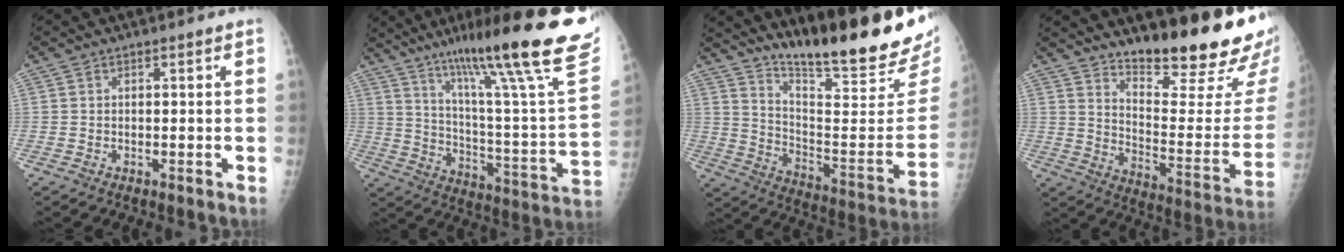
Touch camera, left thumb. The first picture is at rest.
{"total": 31.1, "force": [20.5, 3.3, 23.1], "torque": [-0.321, -0.074, 0.309]}
{"total": 25.0, "force": [20.7, 2.8, 13.6], "torque": [-0.186, -0.156, 0.306]}
{"total": 23.3, "force": [17.8, 4.6, 14.4], "torque": [-0.179, -0.137, 0.256]}